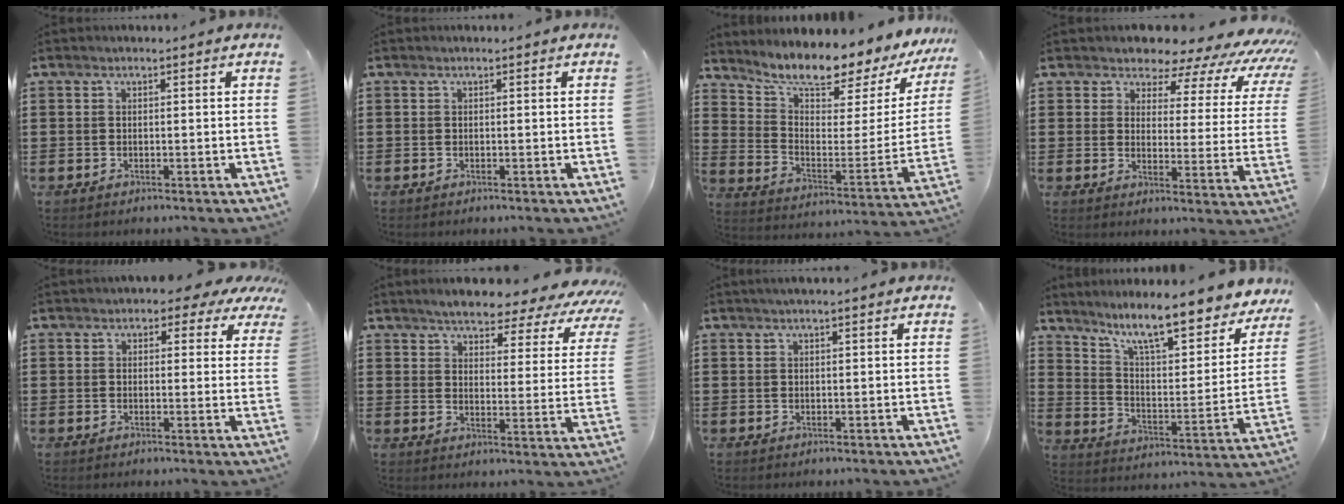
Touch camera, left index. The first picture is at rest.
{"total": 0.0}
{"total": 8.2, "force": [7.5, 0.8, 3.1], "torque": [-0.075, -0.072, 0.119]}
{"total": 6.8, "force": [6.0, 2.5, 2.2], "torque": [-0.058, -0.042, 0.101]}
{"total": 2.7, "force": [1.6, 1.9, 1.1], "torque": [-0.018, 0.001, 0.023]}
{"total": 5.1, "force": [4.8, 0.6, 1.3], "torque": [-0.044, -0.036, 0.078]}
{"total": 0.9, "force": [0.5, 0.0, 0.7], "torque": [-0.014, 0.001, 0.009]}
{"total": 10.6, "force": [8.7, 1.2, 6.0], "torque": [-0.130, -0.056, 0.145]}